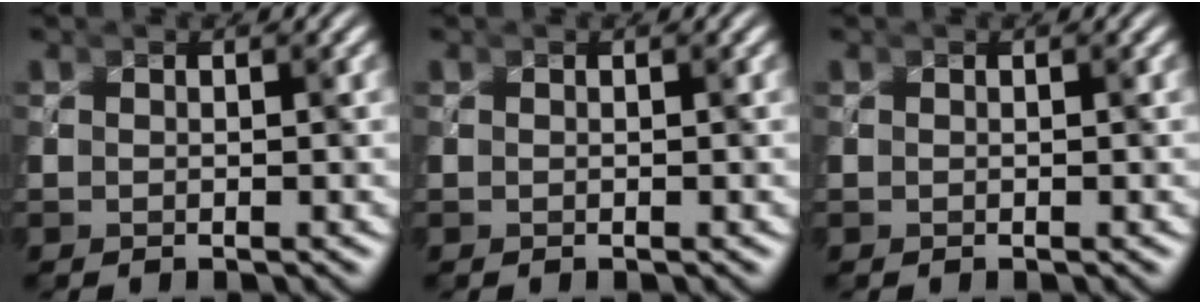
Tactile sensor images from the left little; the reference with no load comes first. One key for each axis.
{"total": 0.0}
{"total": 0.0}